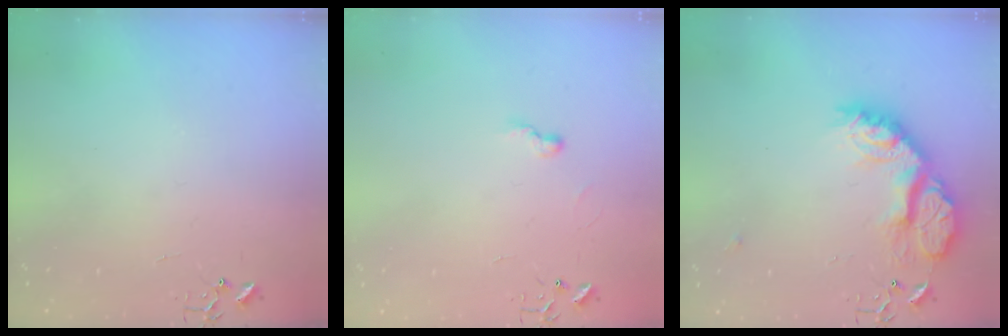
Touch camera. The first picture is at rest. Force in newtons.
{"total": 5.9, "press": 5.9, "slide": 0.5}
{"total": 16.8, "press": 16.8, "slide": 1.4}